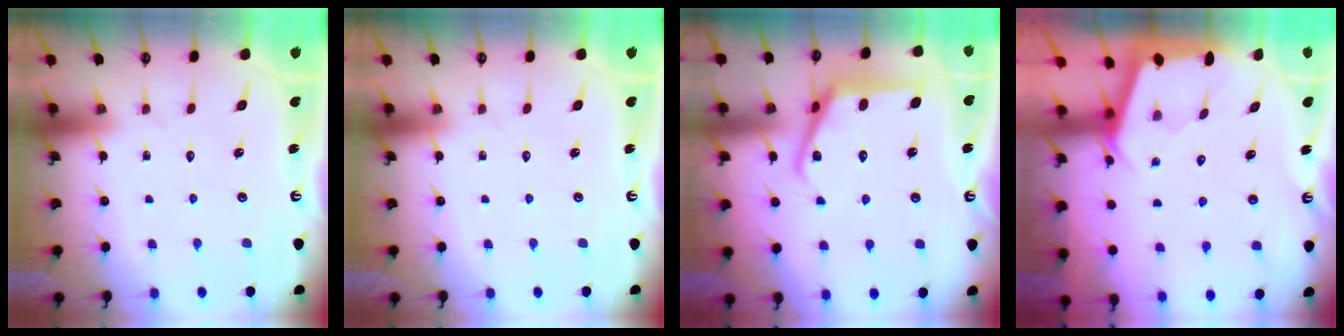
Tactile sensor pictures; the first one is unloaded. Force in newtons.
{"total": 0.0}
{"total": 10.4, "press": 10.4, "slide": 0.7}
{"total": 2.2, "press": 2.2, "slide": 0.3}